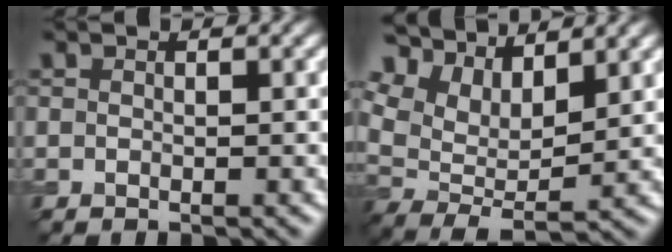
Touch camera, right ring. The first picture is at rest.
{"total": 8.2, "force": [5.7, 3.0, 5.1], "torque": [-0.114, 0.012, 0.098]}